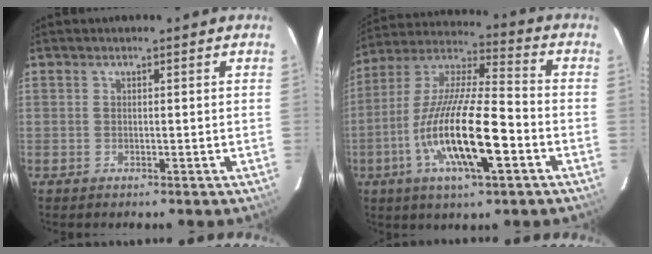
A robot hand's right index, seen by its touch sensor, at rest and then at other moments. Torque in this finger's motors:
{"motor_torque": [1.69, -0.45, 1.06, 0.21]}